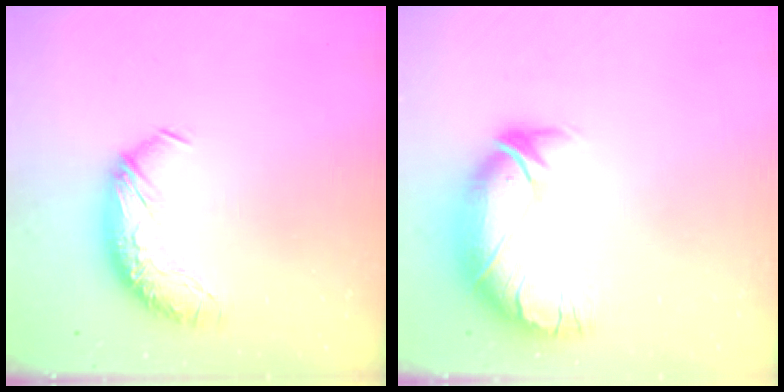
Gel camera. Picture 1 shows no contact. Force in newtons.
{"total": 2.9, "press": 0.3, "slide": 2.9}